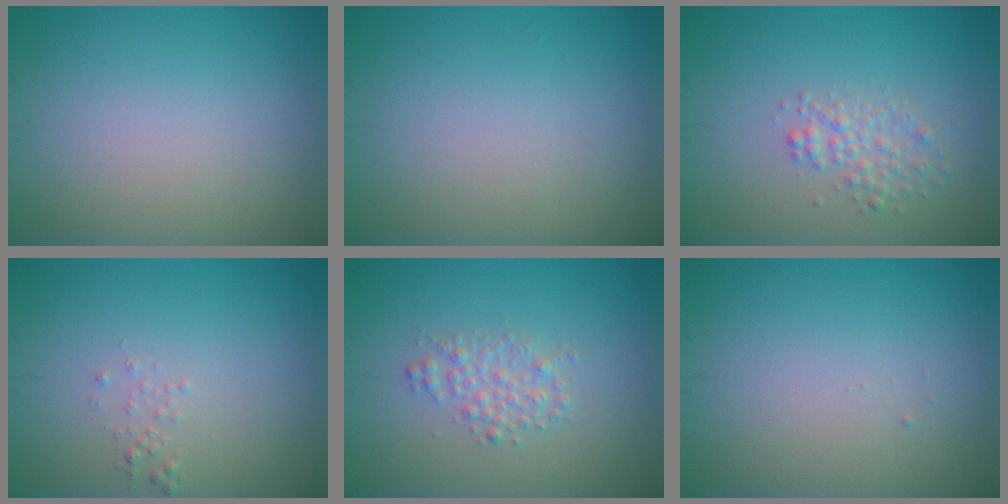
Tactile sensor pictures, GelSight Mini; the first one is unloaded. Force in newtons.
{"total": 0.0}
{"total": 2.0, "press": 2.0, "slide": 0.1}
{"total": 0.7, "press": 0.6, "slide": 0.1}
{"total": 2.0, "press": 2.0, "slide": 0.0}
{"total": 0.0}